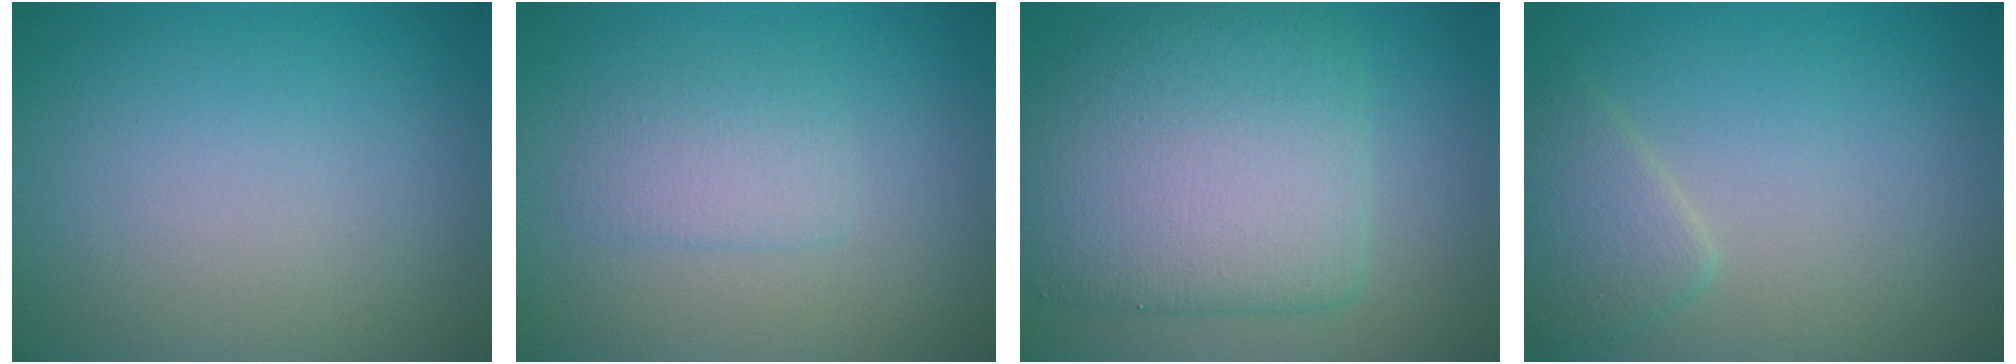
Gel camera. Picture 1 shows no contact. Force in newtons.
{"total": 1.8, "press": 1.8, "slide": 0.1}
{"total": 9.6, "press": 9.6, "slide": 0.2}
{"total": 2.3, "press": 2.3, "slide": 0.0}